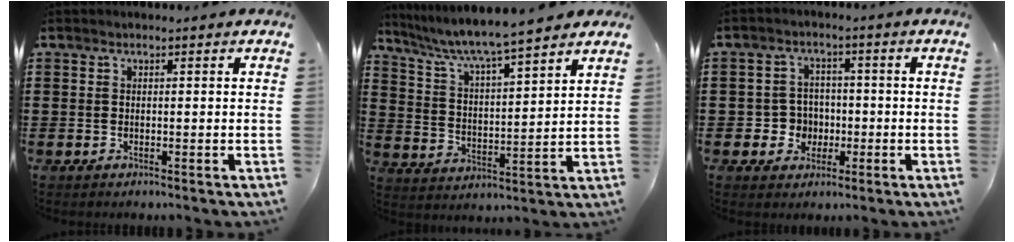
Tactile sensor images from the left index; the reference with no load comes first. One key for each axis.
{"total": 5.9, "fx": 5.3, "fy": 0.1, "fz": 2.6, "tx": -0.075, "ty": -0.035, "tz": 0.085}
{"total": 4.3, "fx": -1.0, "fy": 4.1, "fz": 1.0, "tx": -0.035, "ty": 0.008, "tz": -0.021}